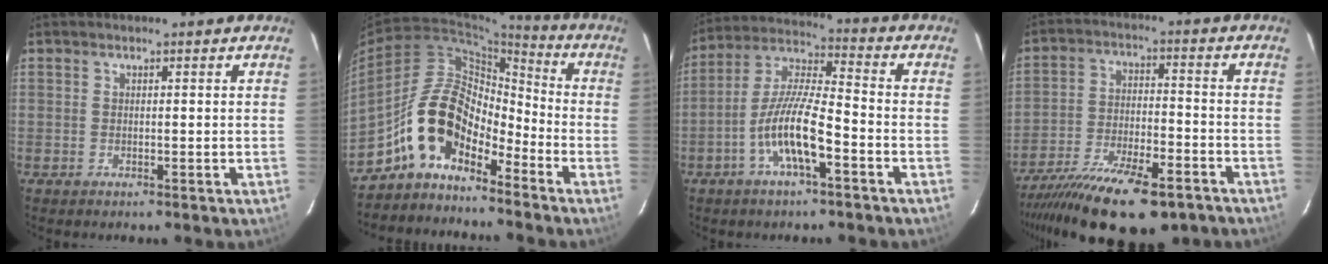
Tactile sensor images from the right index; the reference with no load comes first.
{"total": 12.1, "force": [-8.2, 5.6, 6.8], "torque": [-0.126, 0.027, -0.164]}
{"total": 11.0, "force": [-4.9, 2.1, 9.6], "torque": [-0.199, 0.002, -0.095]}
{"total": 20.8, "force": [-15.5, 6.7, 12.2], "torque": [-0.234, -0.042, -0.241]}